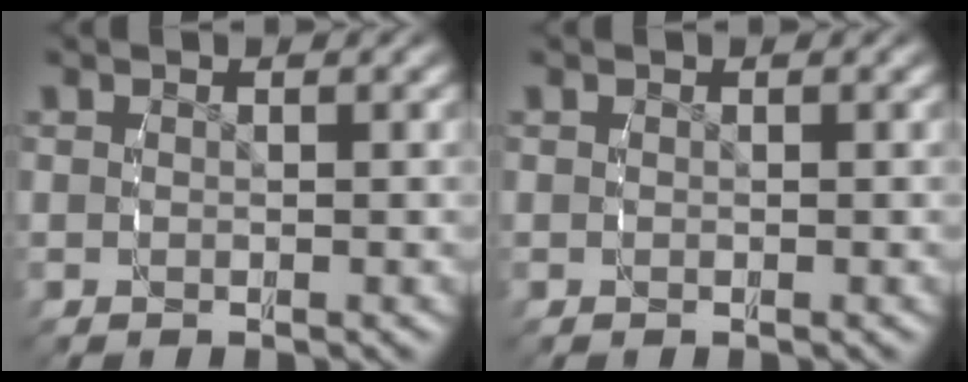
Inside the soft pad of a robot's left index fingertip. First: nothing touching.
{"total": 0.0}